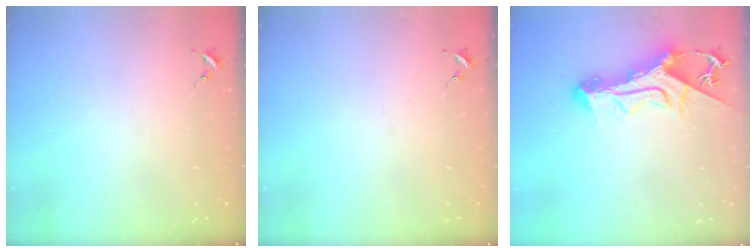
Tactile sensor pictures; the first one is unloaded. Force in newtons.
{"total": 0.0}
{"total": 13.9, "press": 13.9, "slide": 1.2}